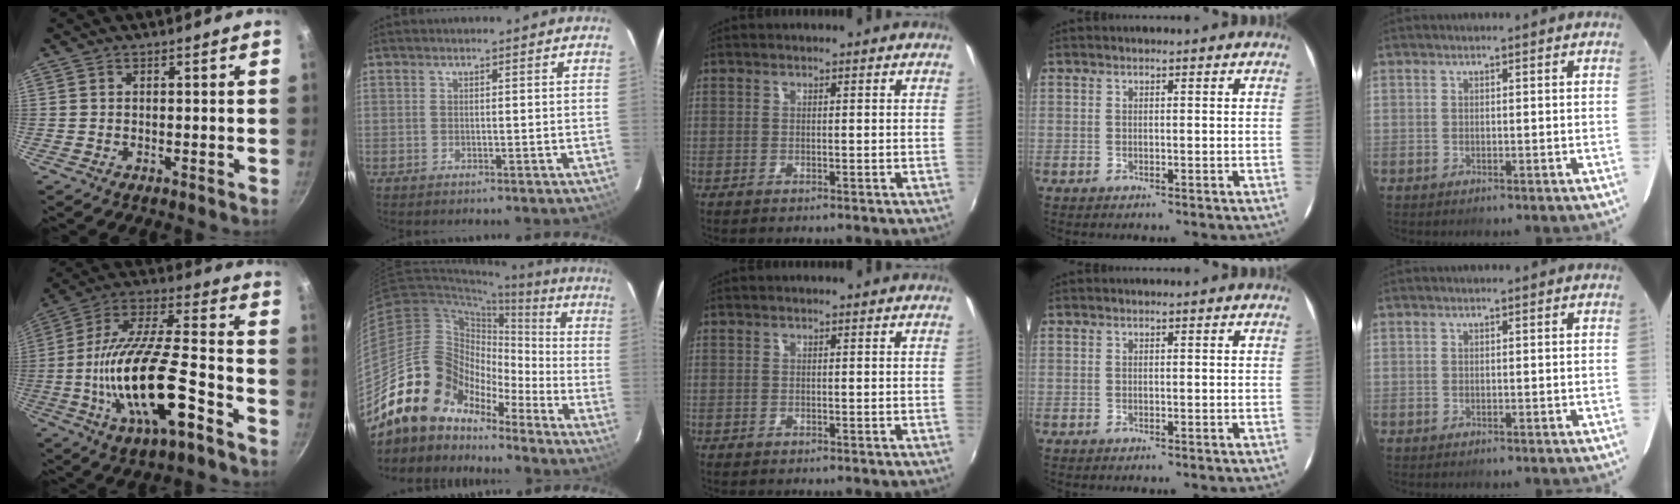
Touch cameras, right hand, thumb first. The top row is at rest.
{"thumb": {"total": 22.3, "force": [-7.9, 7.4, 19.5], "torque": [-0.348, 0.031, -0.148]}, "index": {"total": 16.3, "force": [-12.6, 9.3, 4.4], "torque": [-0.092, 0.039, -0.236]}}